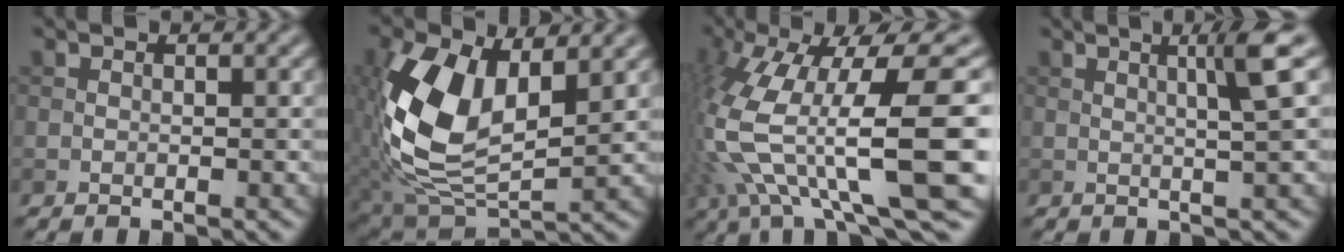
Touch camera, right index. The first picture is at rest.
{"total": 10.4, "force": [1.4, 5.8, 8.5], "torque": [-0.191, -0.005, 0.026]}
{"total": 15.2, "force": [-1.1, 5.1, 14.2], "torque": [-0.284, 0.005, -0.008]}
{"total": 3.8, "force": [1.1, 0.2, 3.6], "torque": [-0.053, 0.008, 0.018]}